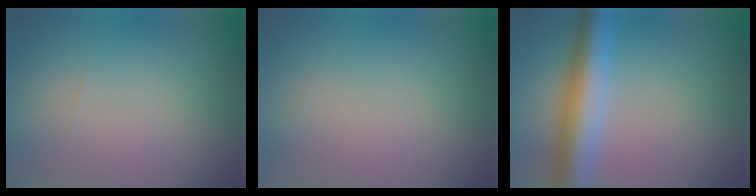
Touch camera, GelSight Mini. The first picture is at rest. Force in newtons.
{"total": 0.0}
{"total": 6.1, "press": 6.1, "slide": 0.2}